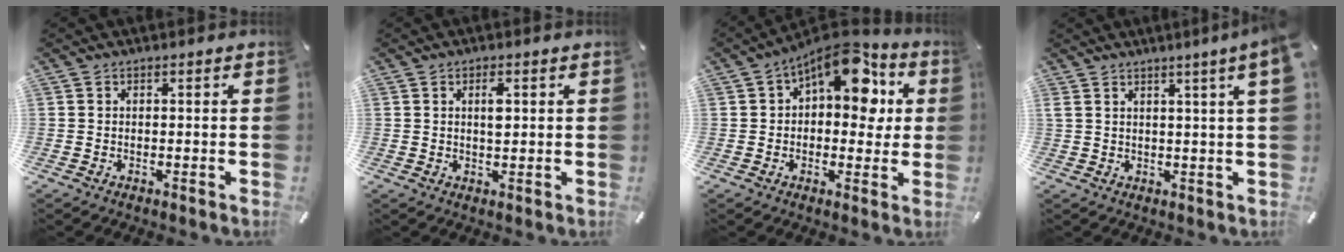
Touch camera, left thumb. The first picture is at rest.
{"total": 2.7, "force": [0.7, 0.9, 2.4], "torque": [-0.042, 0.000, 0.008]}
{"total": 13.9, "force": [6.7, 7.7, 9.4], "torque": [-0.123, -0.041, 0.112]}
{"total": 5.3, "force": [2.7, -0.3, 4.6], "torque": [-0.084, -0.006, 0.044]}